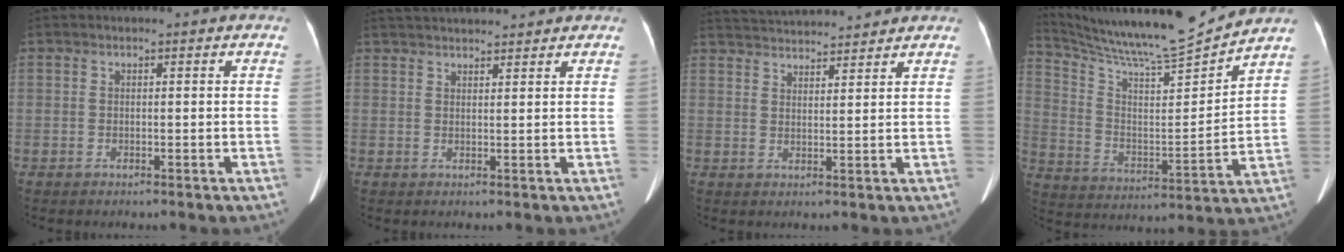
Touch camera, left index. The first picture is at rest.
{"total": 9.6, "force": [8.9, 1.0, 3.3], "torque": [-0.048, 0.022, 0.125]}
{"total": 11.5, "force": [11.0, 0.8, 3.4], "torque": [-0.063, 0.021, 0.165]}
{"total": 16.5, "force": [15.8, -1.6, 4.7], "torque": [-0.104, -0.047, 0.262]}